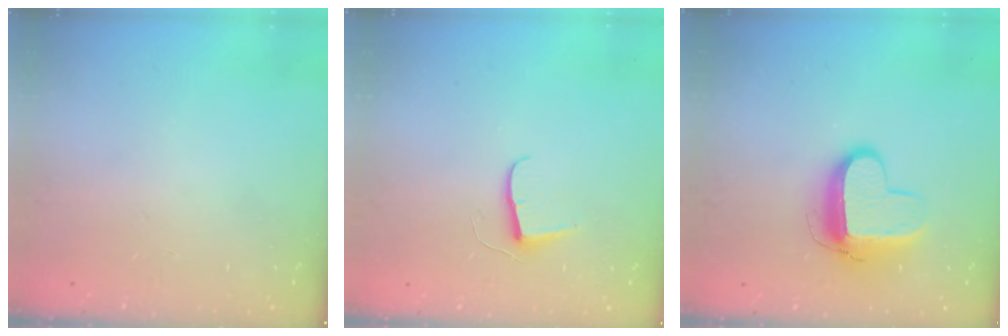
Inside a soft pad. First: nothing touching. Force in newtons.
{"total": 6.8, "press": 6.8, "slide": 0.5}
{"total": 11.6, "press": 11.5, "slide": 1.3}